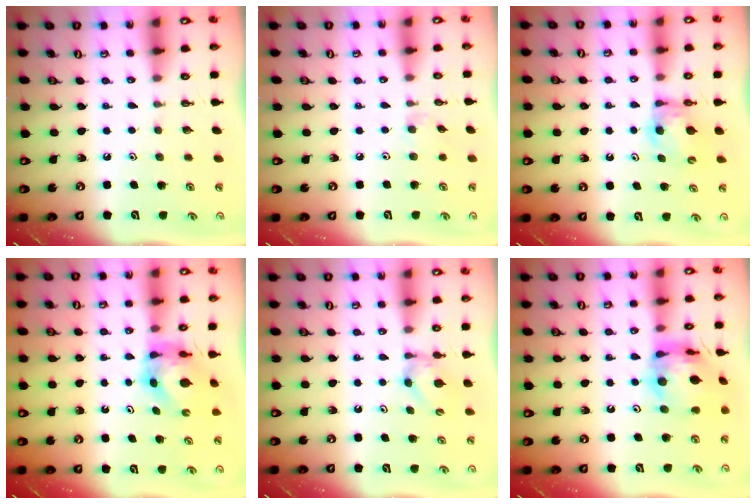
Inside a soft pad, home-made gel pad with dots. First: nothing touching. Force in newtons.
{"total": 3.1, "press": 3.0, "slide": 0.4}
{"total": 7.0, "press": 7.0, "slide": 0.3}
{"total": 5.2, "press": 5.2, "slide": 0.4}
{"total": 4.8, "press": 4.7, "slide": 0.8}
{"total": 13.5, "press": 13.4, "slide": 1.6}